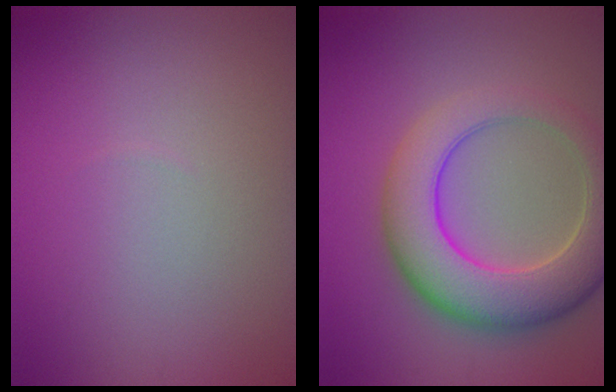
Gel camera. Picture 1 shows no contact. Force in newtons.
{"total": 8.6, "press": 8.6, "slide": 0.6}